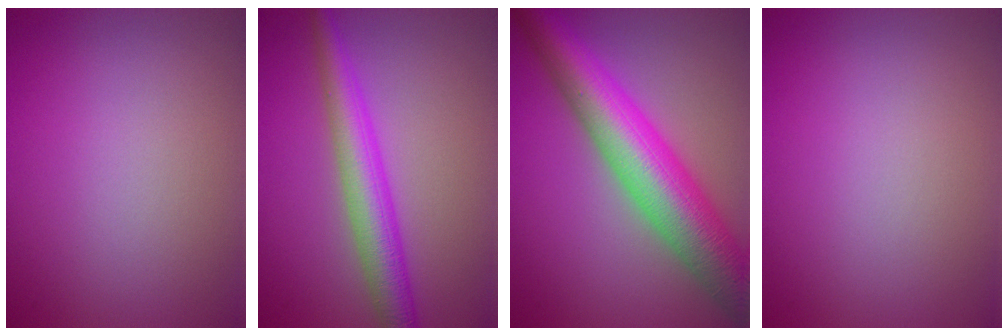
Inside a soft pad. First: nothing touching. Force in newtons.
{"total": 4.9, "press": 4.9, "slide": 0.1}
{"total": 10.3, "press": 10.3, "slide": 0.1}
{"total": 0.0}